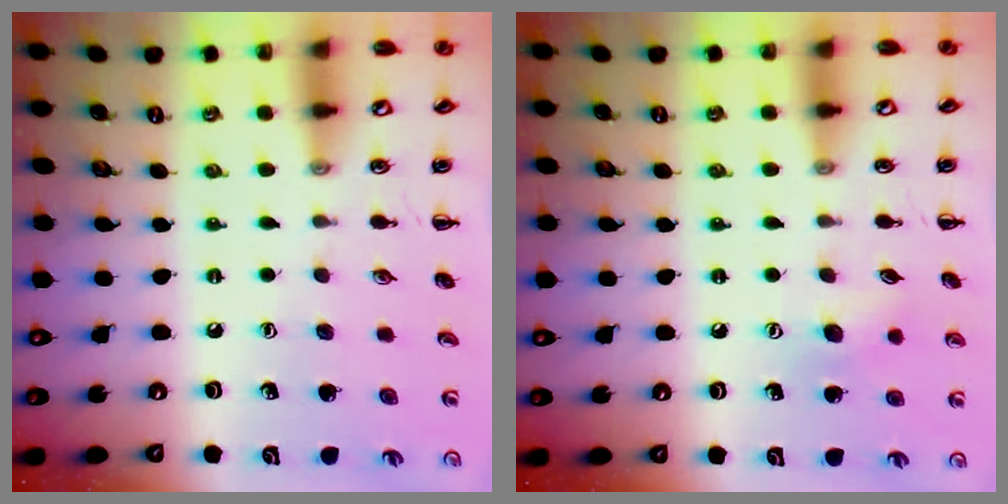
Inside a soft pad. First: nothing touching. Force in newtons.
{"total": 7.7, "press": 7.5, "slide": 1.8}